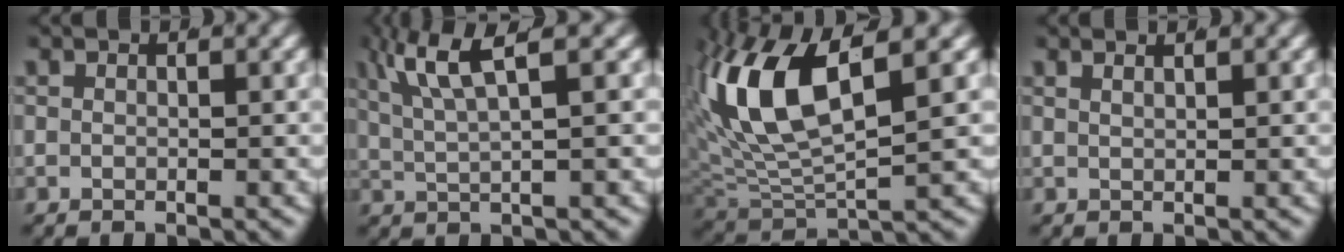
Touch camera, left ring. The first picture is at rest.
{"total": 4.9, "force": [2.4, 1.3, 4.1], "torque": [-0.082, 0.003, 0.046]}
{"total": 9.7, "force": [2.0, 5.2, 7.9], "torque": [-0.194, -0.015, 0.048]}
{"total": 1.3, "force": [1.2, -0.3, 0.5], "torque": [-0.006, -0.002, 0.025]}